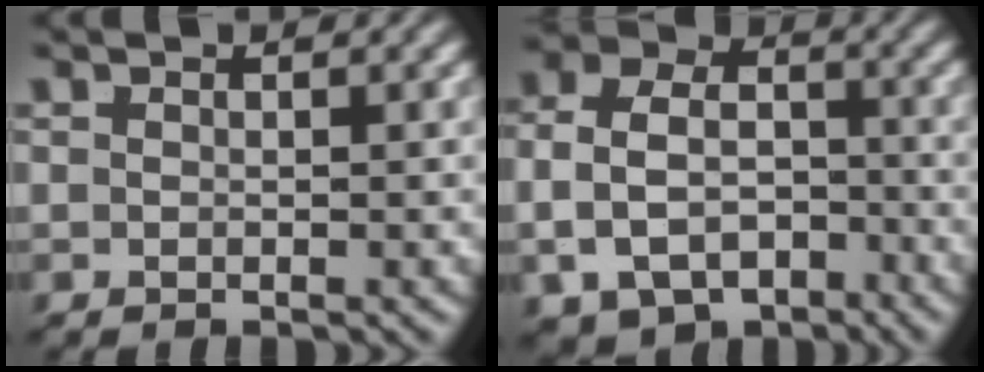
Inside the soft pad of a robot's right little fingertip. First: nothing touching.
{"total": 9.6, "force": [-3.2, 7.8, 4.7], "torque": [-0.084, -0.029, -0.055]}